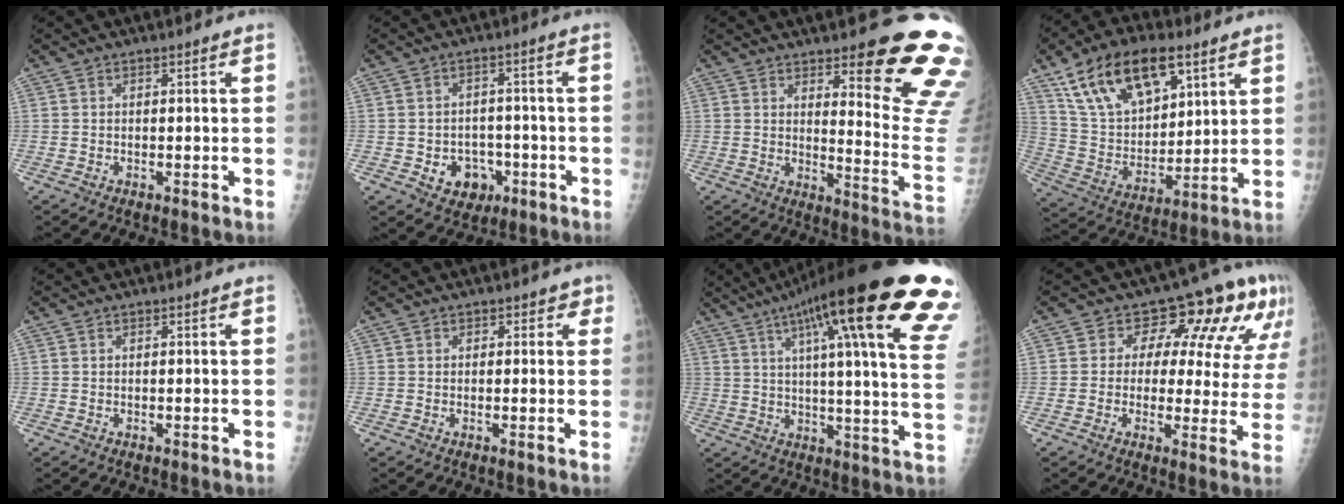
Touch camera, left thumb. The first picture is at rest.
{"total": 7.2, "force": [-2.6, 5.9, 3.1], "torque": [-0.016, 0.022, -0.030]}
{"total": 18.5, "force": [11.8, 3.8, 13.7], "torque": [-0.141, -0.091, 0.155]}
{"total": 20.2, "force": [11.0, 10.4, 13.3], "torque": [-0.202, -0.031, 0.209]}
{"total": 0.0}
{"total": 1.9, "force": [0.8, 1.7, 0.5], "torque": [0.027, 0.001, -0.001]}
{"total": 31.5, "force": [17.2, 5.0, 25.9], "torque": [-0.284, -0.027, 0.230]}
{"total": 14.8, "force": [6.9, 8.3, 10.2], "torque": [-0.079, -0.015, 0.070]}